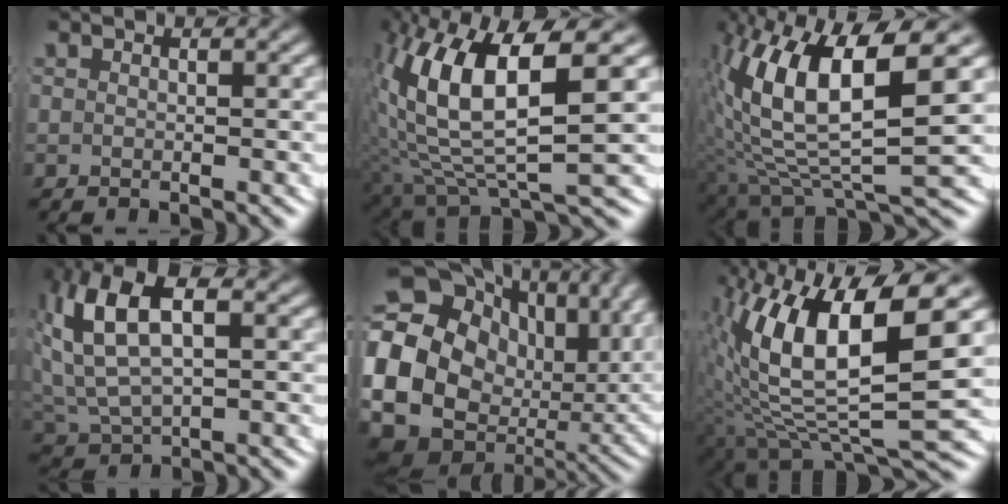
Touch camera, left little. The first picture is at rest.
{"total": 13.9, "force": [0.9, 7.1, 12.0], "torque": [-0.227, -0.020, 0.029]}
{"total": 15.5, "force": [0.4, 7.7, 13.4], "torque": [-0.242, -0.029, 0.028]}
{"total": 9.0, "force": [2.5, 5.7, 6.5], "torque": [-0.154, -0.007, 0.051]}
{"total": 22.3, "force": [2.3, 17.6, 13.6], "torque": [-0.287, -0.034, 0.026]}
{"total": 17.1, "force": [-0.6, 8.4, 15.0], "torque": [-0.257, -0.039, 0.024]}